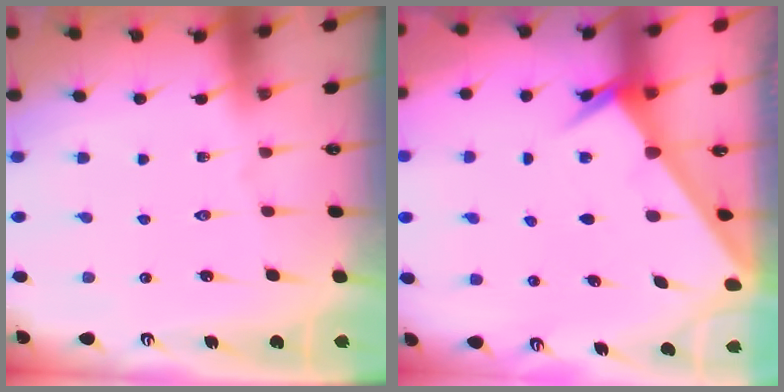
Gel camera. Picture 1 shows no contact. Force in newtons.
{"total": 2.4, "press": 2.4, "slide": 0.3}